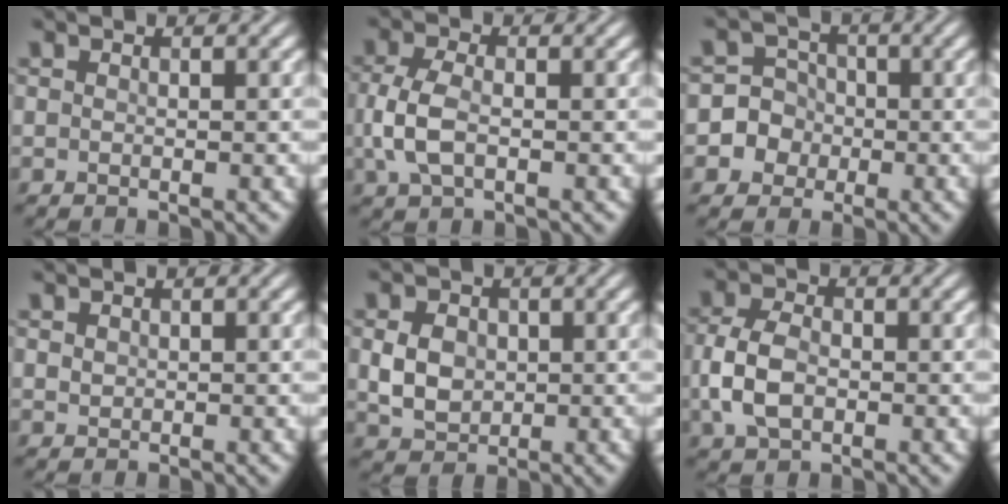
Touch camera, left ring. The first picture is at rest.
{"total": 3.8, "force": [-0.5, 2.1, 3.0], "torque": [-0.076, 0.000, -0.012]}
{"total": 5.1, "force": [-1.3, 4.9, 0.5], "torque": [0.011, 0.019, -0.044]}
{"total": 0.7, "force": [0.3, 0.6, 0.3], "torque": [-0.006, -0.002, 0.007]}
{"total": 3.8, "force": [0.2, 3.0, 2.3], "torque": [-0.051, -0.003, 0.002]}
{"total": 4.6, "force": [-0.8, 3.1, 3.3], "torque": [-0.077, -0.001, -0.020]}